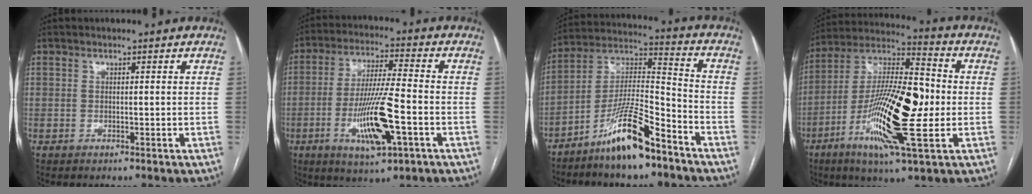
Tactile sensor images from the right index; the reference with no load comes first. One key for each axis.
{"total": 12.6, "fx": -4.1, "fy": 1.5, "fz": 11.8, "tx": -0.227, "ty": -0.011, "tz": -0.071}
{"total": 13.1, "fx": -9.2, "fy": 1.8, "fz": 9.1, "tx": -0.178, "ty": 0.005, "tz": -0.168}
{"total": 20.5, "fx": -3.6, "fy": 3.9, "fz": 19.8, "tx": -0.379, "ty": 0.001, "tz": -0.063}